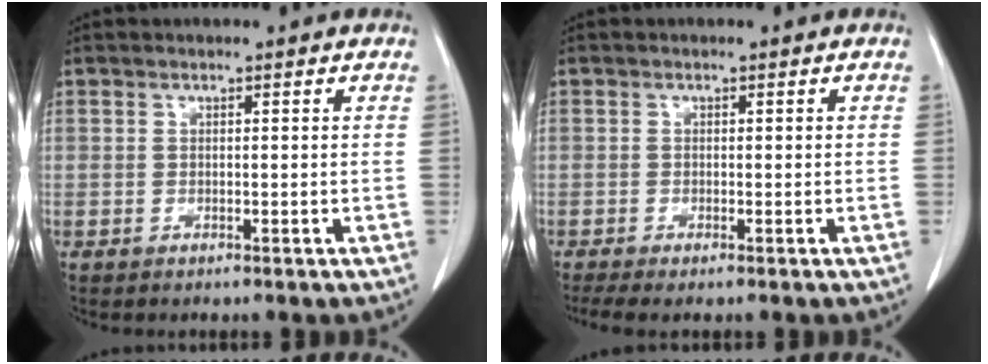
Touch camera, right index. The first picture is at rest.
{"total": 2.6, "force": [-1.9, 0.4, 1.8], "torque": [-0.035, -0.007, -0.033]}